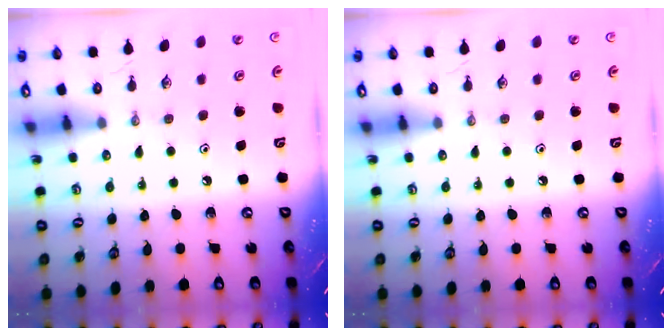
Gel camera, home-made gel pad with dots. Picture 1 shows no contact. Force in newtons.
{"total": 0.0}